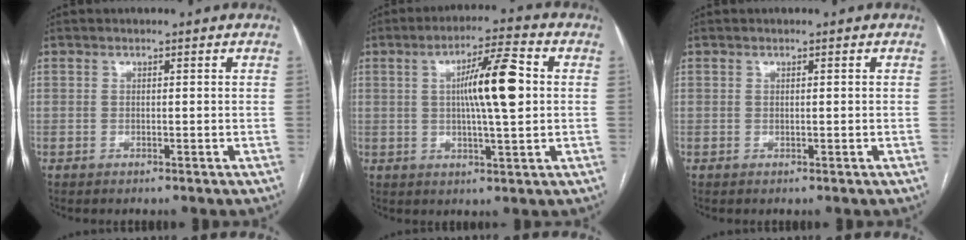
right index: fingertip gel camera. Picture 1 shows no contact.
{"total": 9.9, "force": [1.2, 0.9, 9.8], "torque": [-0.165, 0.010, 0.020]}
{"total": 0.0}